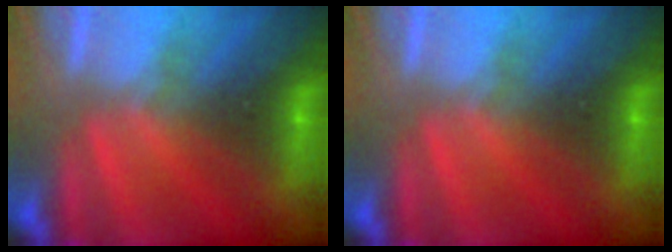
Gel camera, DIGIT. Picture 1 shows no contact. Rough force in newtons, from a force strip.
{"total": 0.0}